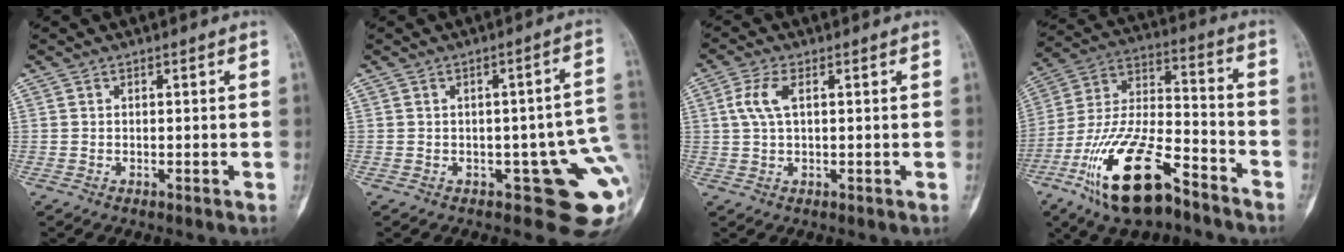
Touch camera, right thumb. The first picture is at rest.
{"total": 11.2, "force": [-2.2, 4.8, 9.9], "torque": [-0.085, 0.004, -0.021]}
{"total": 4.7, "force": [1.1, 2.2, 4.1], "torque": [-0.103, 0.010, 0.022]}
{"total": 21.2, "force": [-12.6, 8.1, 15.0], "torque": [-0.302, 0.064, -0.232]}